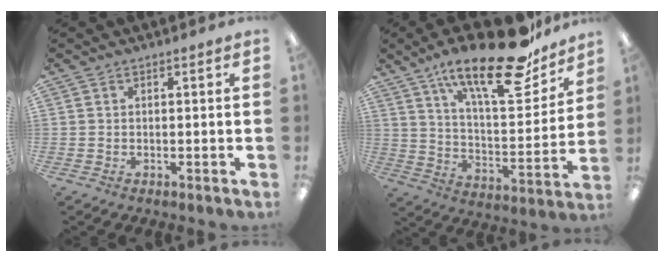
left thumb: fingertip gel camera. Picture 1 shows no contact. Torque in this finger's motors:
{"motor_torque": [0.35, 0.50, 1.56, -1.21, 0.38]}